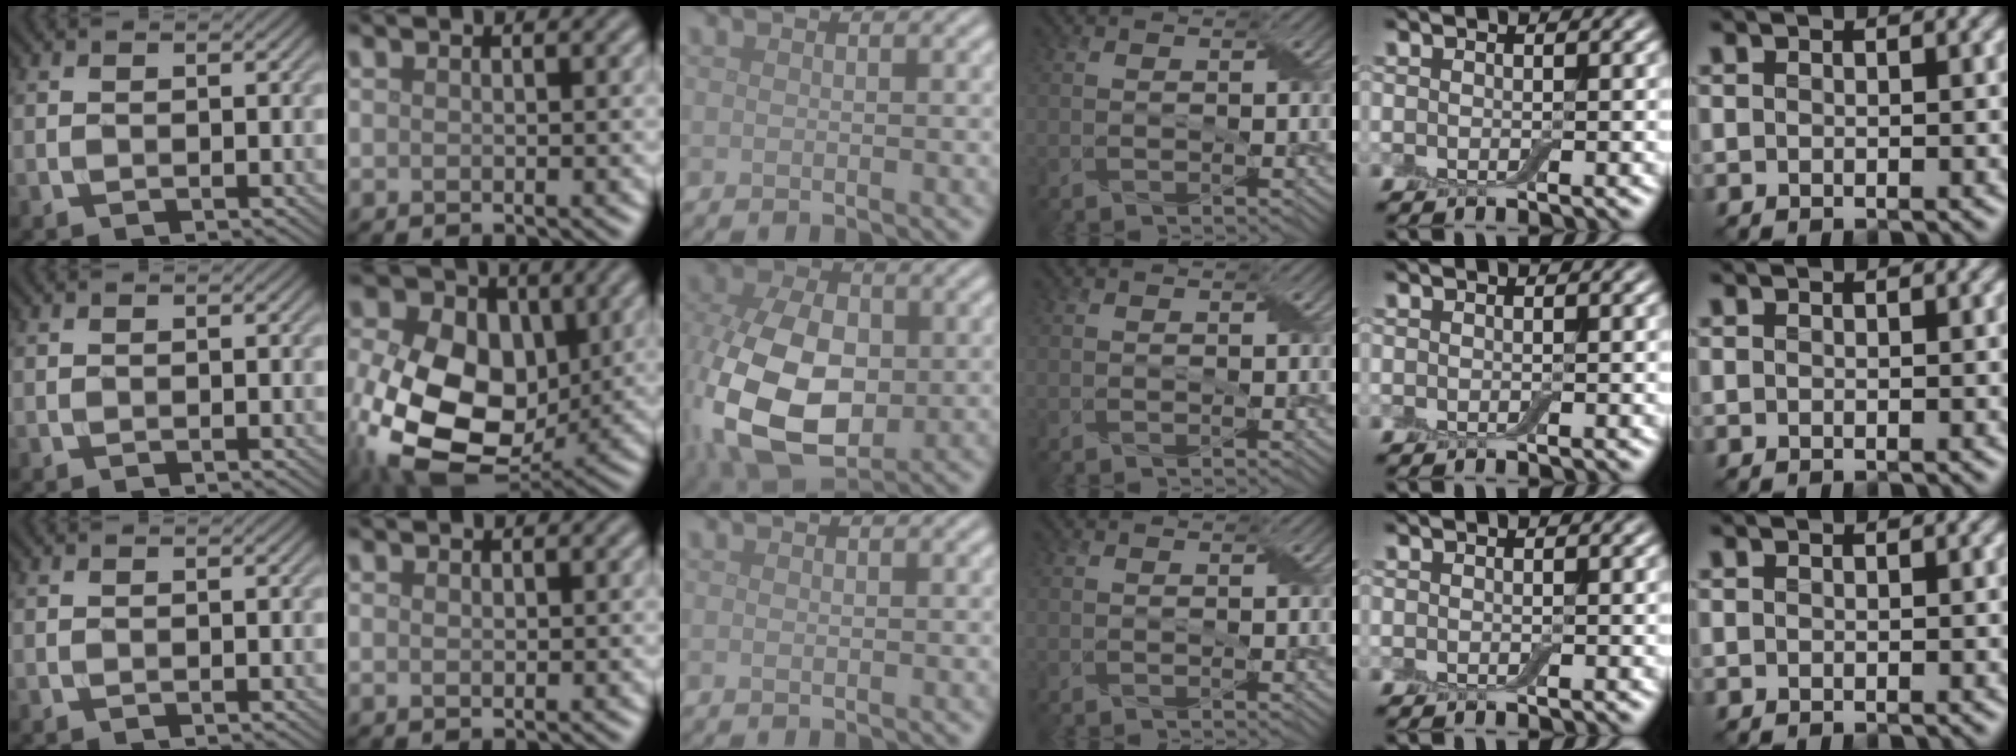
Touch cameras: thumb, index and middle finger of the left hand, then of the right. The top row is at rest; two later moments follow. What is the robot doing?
{"motion": "fold", "object": "aluminum foil"}